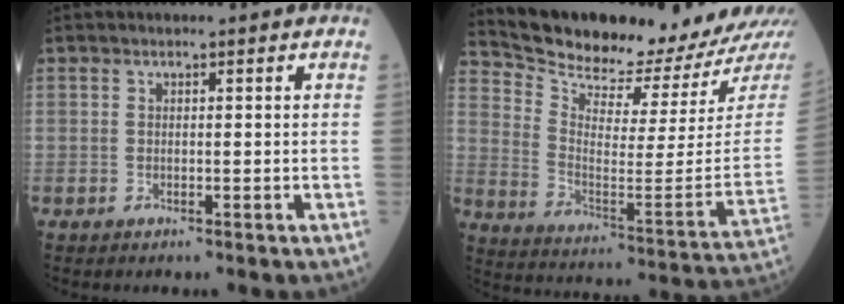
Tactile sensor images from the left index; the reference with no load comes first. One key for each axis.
{"total": 19.0, "fx": 18.3, "fy": 0.4, "fz": 5.2, "tx": -0.111, "ty": -0.098, "tz": 0.270}